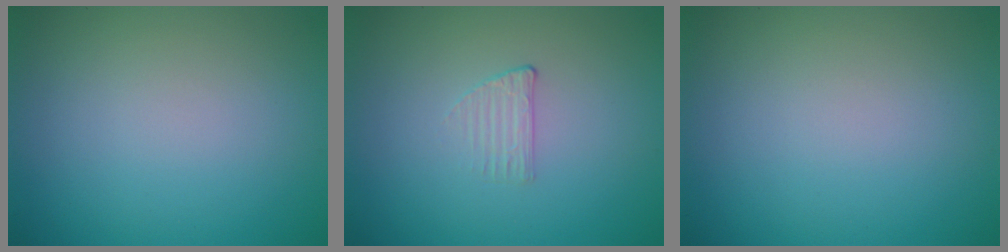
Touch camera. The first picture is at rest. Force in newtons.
{"total": 1.0, "press": 0.3, "slide": 1.0}
{"total": 0.0}